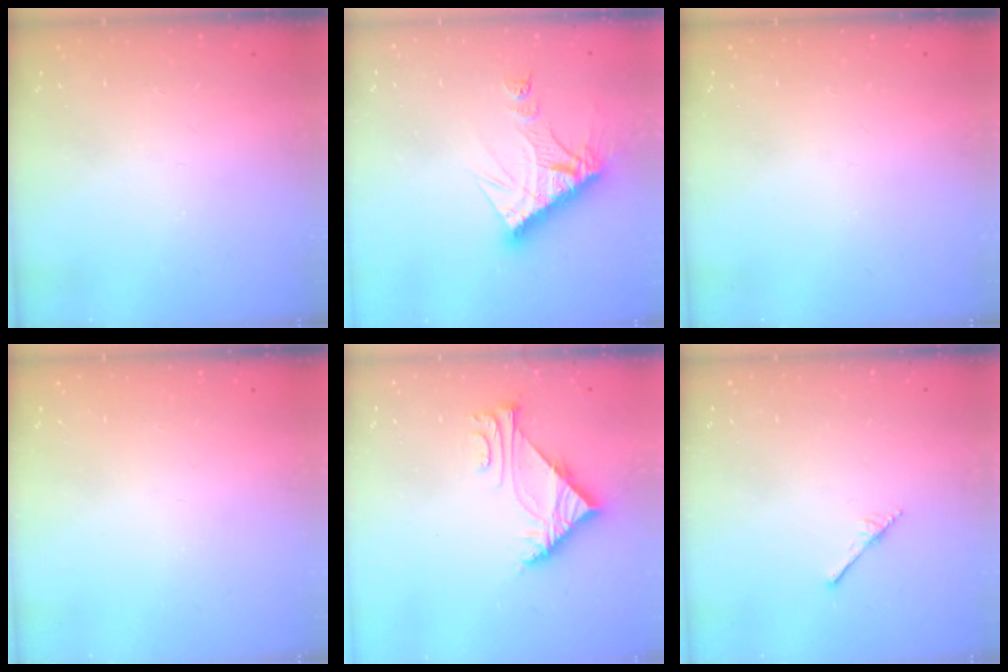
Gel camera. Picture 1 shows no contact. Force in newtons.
{"total": 12.1, "press": 12.1, "slide": 1.2}
{"total": 0.0}
{"total": 0.0}
{"total": 6.5, "press": 6.5, "slide": 0.5}
{"total": 2.9, "press": 2.9, "slide": 0.2}